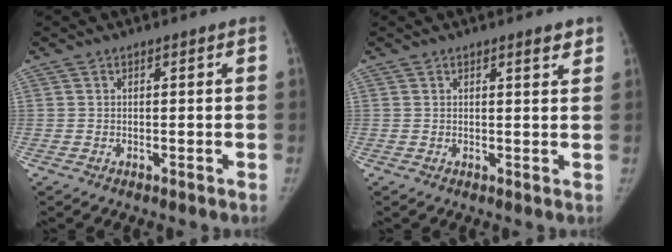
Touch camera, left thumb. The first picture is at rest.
{"total": 2.2, "force": [1.6, 0.5, 1.5], "torque": [-0.014, -0.009, 0.020]}